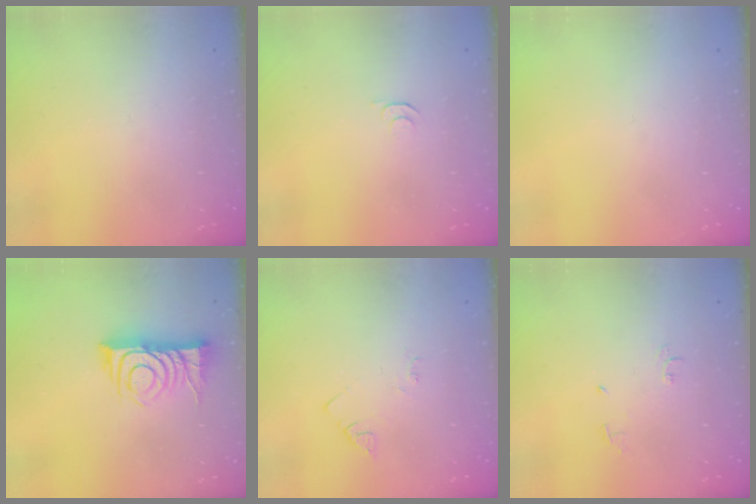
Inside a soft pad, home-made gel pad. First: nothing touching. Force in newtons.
{"total": 3.9, "press": 3.8, "slide": 0.5}
{"total": 0.0}
{"total": 11.9, "press": 11.9, "slide": 0.6}
{"total": 2.7, "press": 2.7, "slide": 0.4}
{"total": 4.7, "press": 4.7, "slide": 0.7}